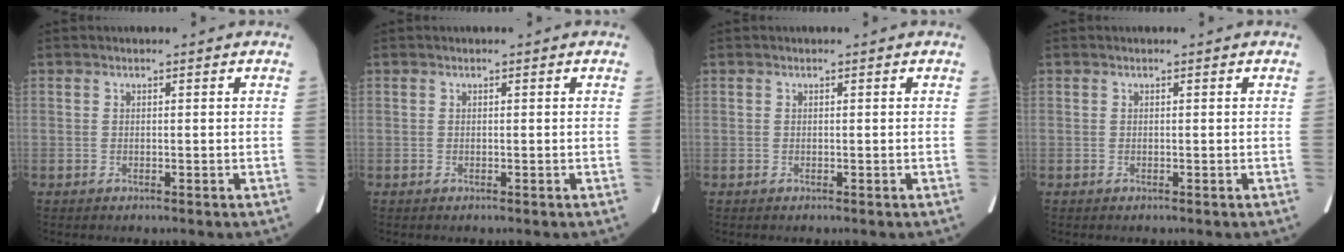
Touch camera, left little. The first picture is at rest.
{"total": 0.0}
{"total": 0.0}
{"total": 0.0}